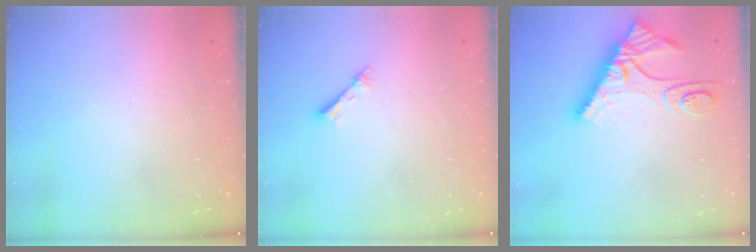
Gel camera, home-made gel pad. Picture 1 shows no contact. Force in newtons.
{"total": 1.2, "press": 1.2, "slide": 0.1}
{"total": 11.8, "press": 11.7, "slide": 1.3}